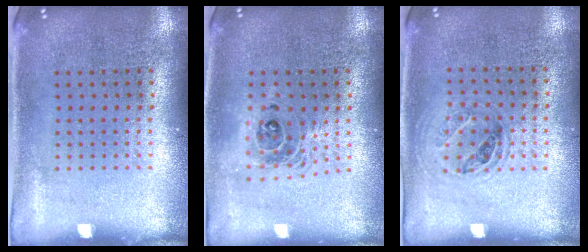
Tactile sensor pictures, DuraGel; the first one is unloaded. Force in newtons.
{"total": 1.4, "press": 1.2, "slide": 0.7}
{"total": 1.0, "press": 0.9, "slide": 0.5}